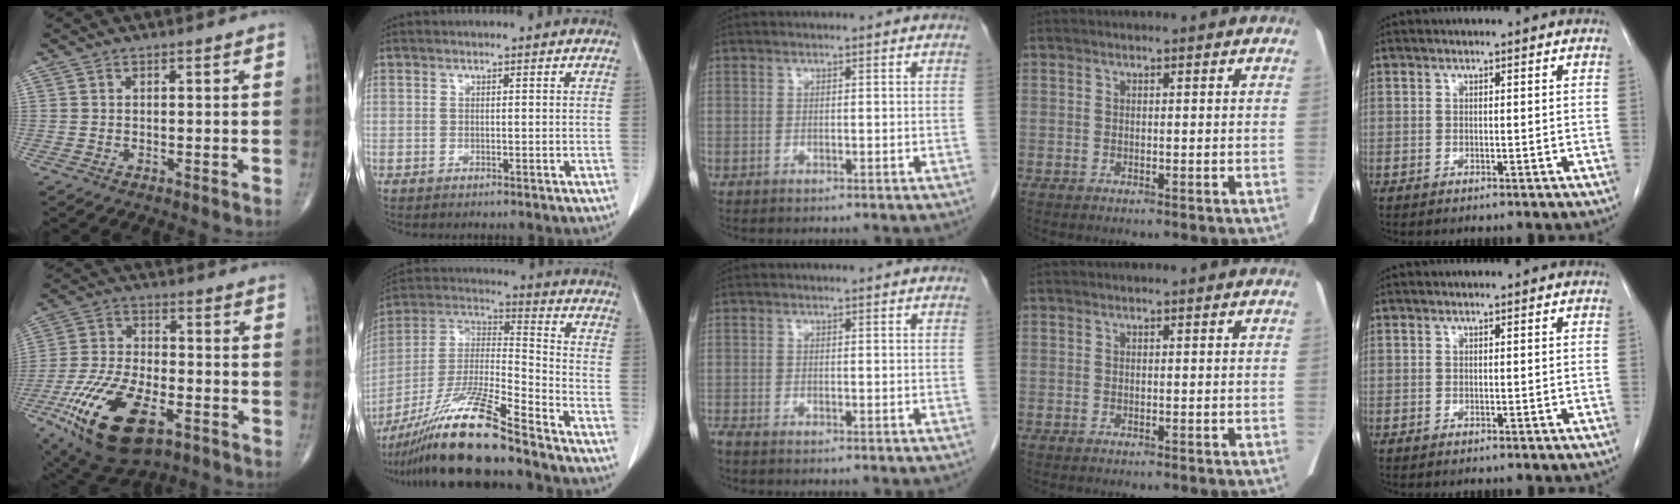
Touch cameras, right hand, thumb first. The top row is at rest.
{"thumb": {"total": 20.1, "force": [-9.3, 9.5, 15.1], "torque": [-0.300, 0.020, -0.157]}, "index": {"total": 18.2, "force": [-14.3, 0.6, 11.3], "torque": [-0.242, -0.022, -0.268]}, "middle": {"total": 1.1, "force": [-0.8, -0.2, 0.6], "torque": [-0.019, -0.001, -0.017]}}